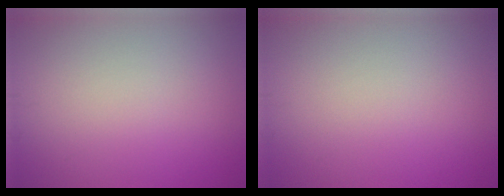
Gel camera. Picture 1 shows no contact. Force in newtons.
{"total": 0.0}